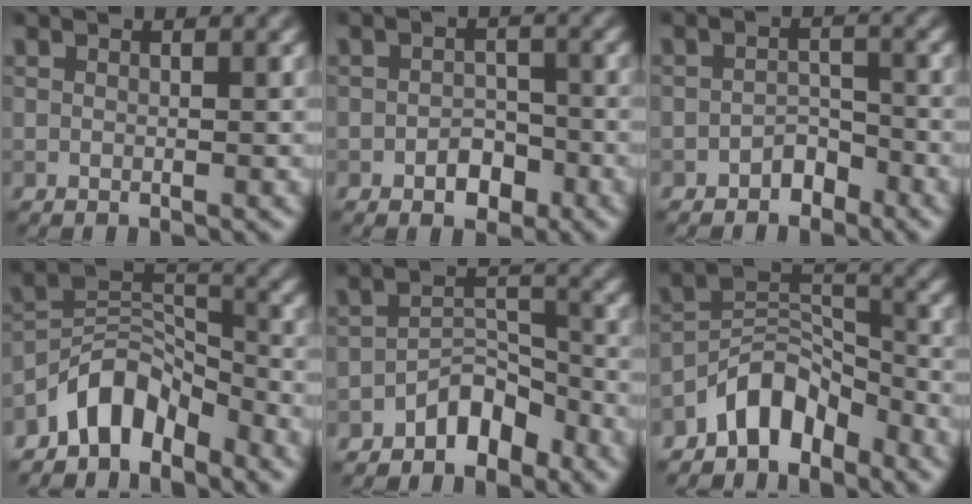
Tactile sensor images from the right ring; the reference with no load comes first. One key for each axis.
{"total": 2.4, "fx": -1.2, "fy": 1.6, "fz": 1.2, "tx": -0.012, "ty": 0.002, "tz": -0.022}
{"total": 1.9, "fx": -1.5, "fy": 1.1, "fz": 0.6, "tx": -0.003, "ty": 0.009, "tz": -0.026}
{"total": 5.7, "fx": -4.5, "fy": 2.7, "fz": 2.3, "tx": -0.025, "ty": 0.008, "tz": -0.091}
{"total": 3.7, "fx": -2.7, "fy": 1.9, "fz": 1.7, "tx": -0.017, "ty": 0.015, "tz": -0.051}
{"total": 5.3, "fx": -4.1, "fy": 2.6, "fz": 2.2, "tx": -0.022, "ty": 0.011, "tz": -0.084}